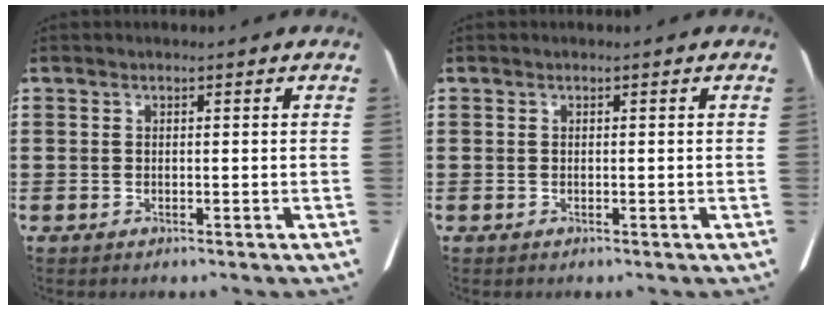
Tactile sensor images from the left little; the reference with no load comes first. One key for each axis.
{"total": 0.0}